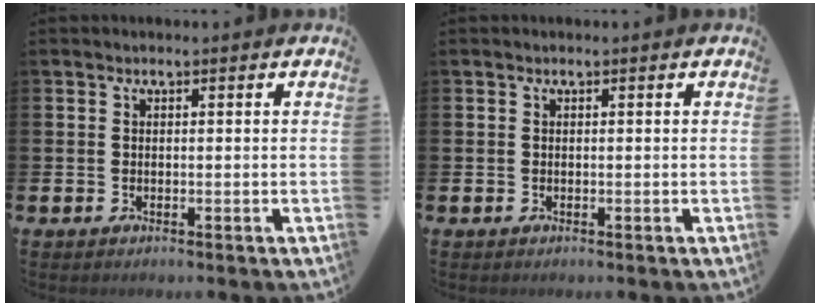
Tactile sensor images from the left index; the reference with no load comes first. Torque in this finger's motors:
{"motor_torque": [0.56, -1.03, -0.07, -0.01]}